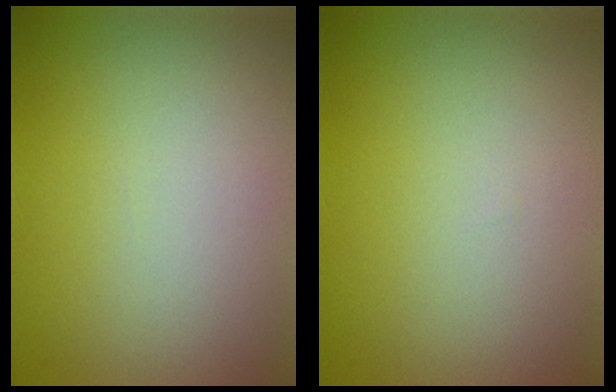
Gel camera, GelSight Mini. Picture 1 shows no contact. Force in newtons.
{"total": 0.0}